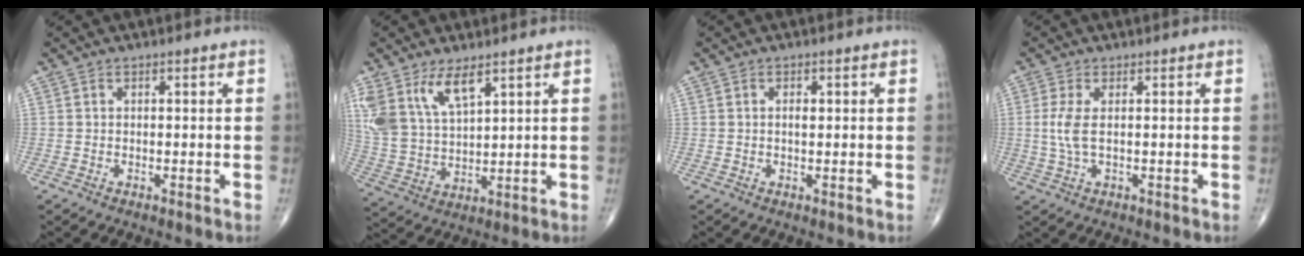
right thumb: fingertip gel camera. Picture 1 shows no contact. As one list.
[{"total": 11.1, "force": [6.6, 4.8, 7.5], "torque": [-0.149, -0.024, 0.145]}, {"total": 1.6, "force": [0.3, 0.7, 1.4], "torque": [-0.025, 0.001, 0.006]}, {"total": 4.1, "force": [0.4, 1.3, 3.8], "torque": [-0.106, -0.002, 0.011]}]